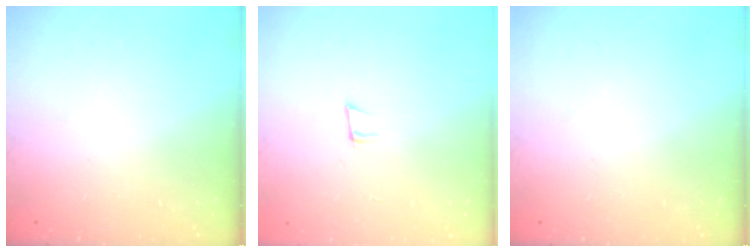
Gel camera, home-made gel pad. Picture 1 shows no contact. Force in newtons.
{"total": 5.8, "press": 4.7, "slide": 3.4}
{"total": 0.0}